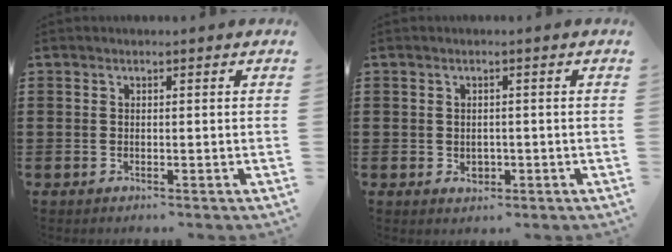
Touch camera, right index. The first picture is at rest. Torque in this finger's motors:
{"motor_torque": [-0.16, 0.52, 0.00, 0.00]}